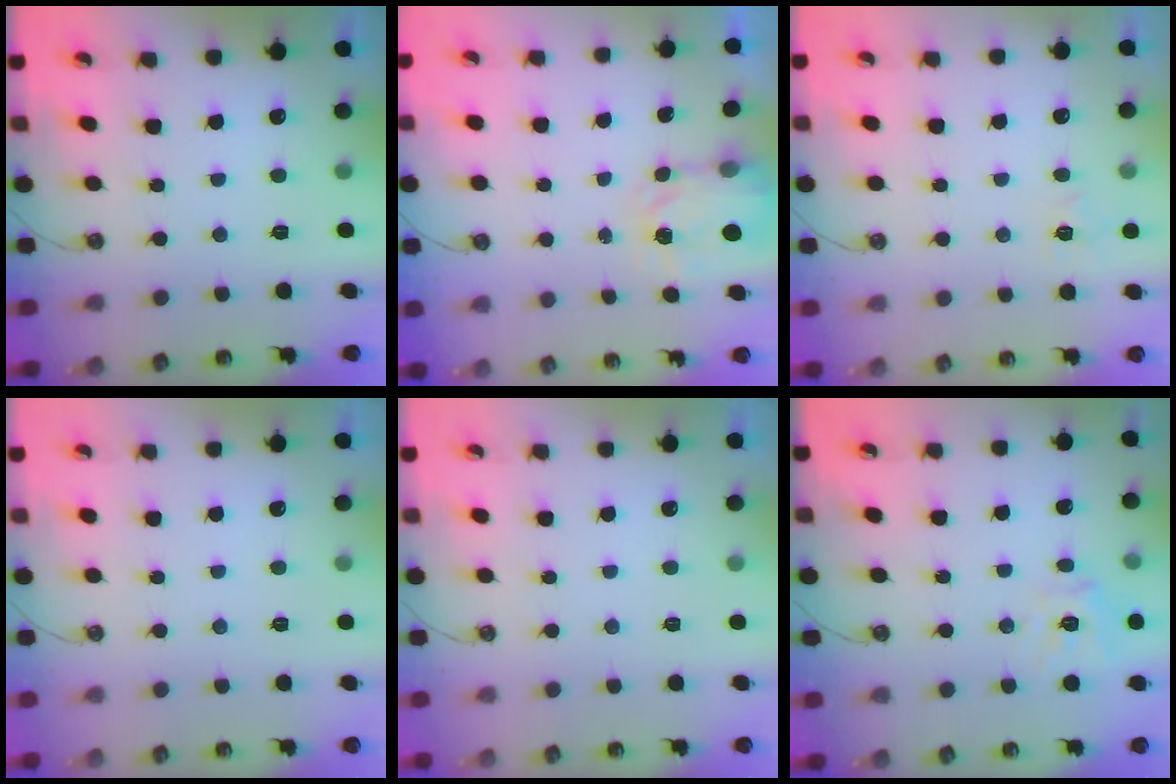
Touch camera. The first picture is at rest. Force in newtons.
{"total": 3.5, "press": 3.4, "slide": 0.6}
{"total": 6.5, "press": 6.5, "slide": 0.6}
{"total": 0.0}
{"total": 0.0}
{"total": 12.5, "press": 12.4, "slide": 1.7}